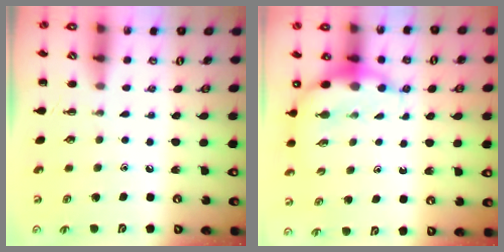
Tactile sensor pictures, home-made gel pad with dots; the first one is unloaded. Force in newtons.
{"total": 7.1, "press": 6.9, "slide": 1.7}